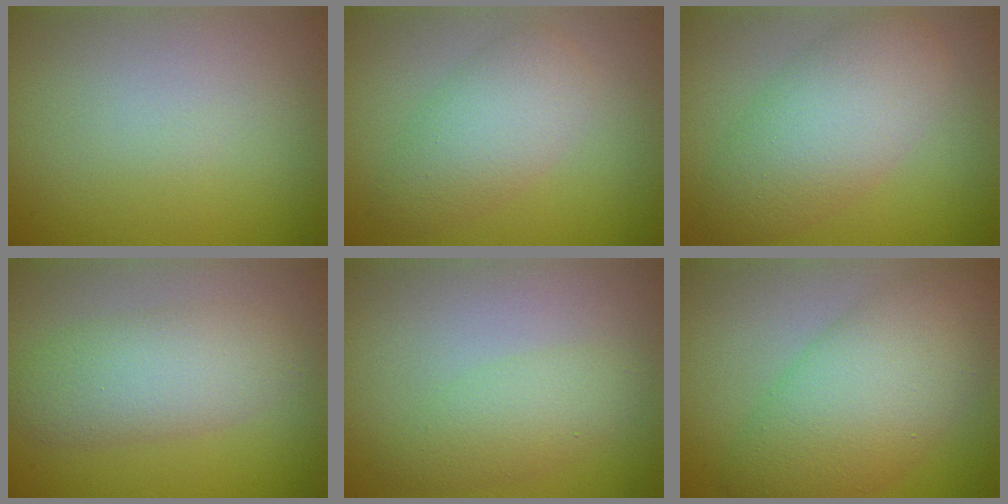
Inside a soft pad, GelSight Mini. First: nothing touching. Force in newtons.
{"total": 4.4, "press": 4.4, "slide": 0.1}
{"total": 6.4, "press": 6.4, "slide": 0.0}
{"total": 4.7, "press": 4.7, "slide": 0.1}
{"total": 3.0, "press": 3.0, "slide": 0.0}
{"total": 9.1, "press": 9.1, "slide": 0.2}